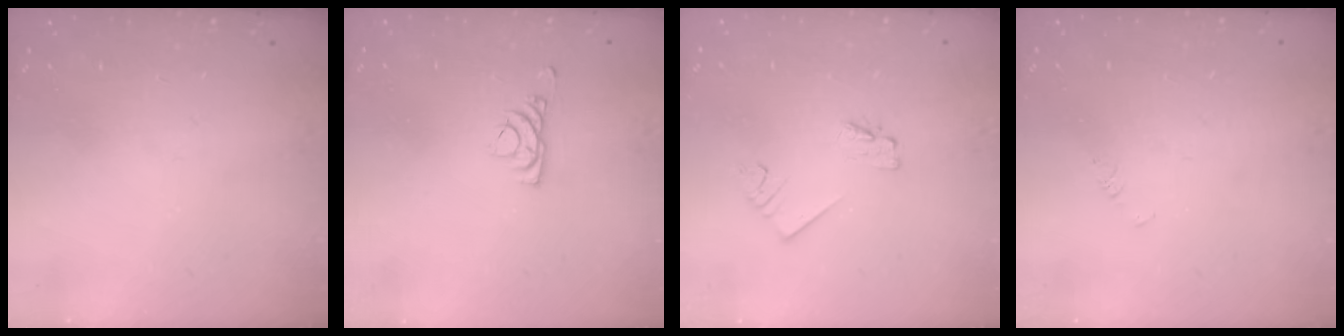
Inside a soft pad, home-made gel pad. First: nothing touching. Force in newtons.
{"total": 3.9, "press": 3.9, "slide": 0.8}
{"total": 1.7, "press": 1.7, "slide": 0.0}
{"total": 1.1, "press": 1.1, "slide": 0.1}